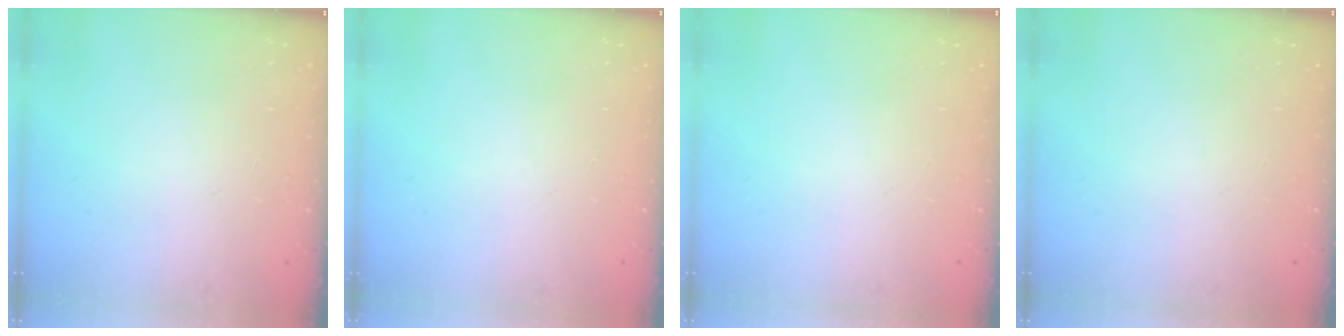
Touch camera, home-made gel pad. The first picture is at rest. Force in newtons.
{"total": 0.0}
{"total": 0.0}
{"total": 0.0}